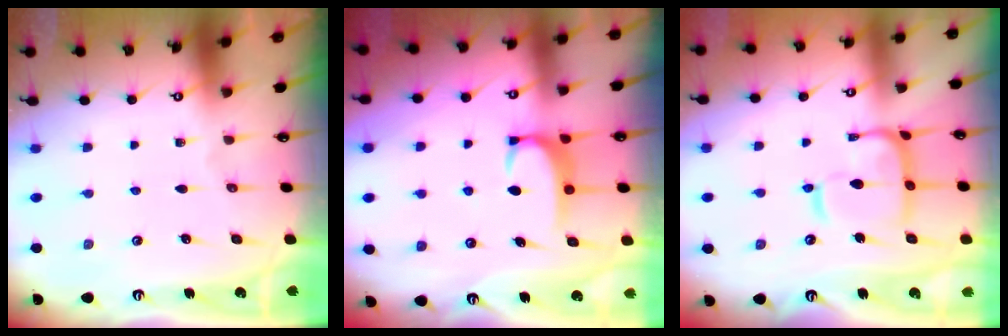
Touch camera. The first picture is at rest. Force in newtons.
{"total": 2.8, "press": 2.7, "slide": 0.4}
{"total": 10.8, "press": 10.8, "slide": 1.2}